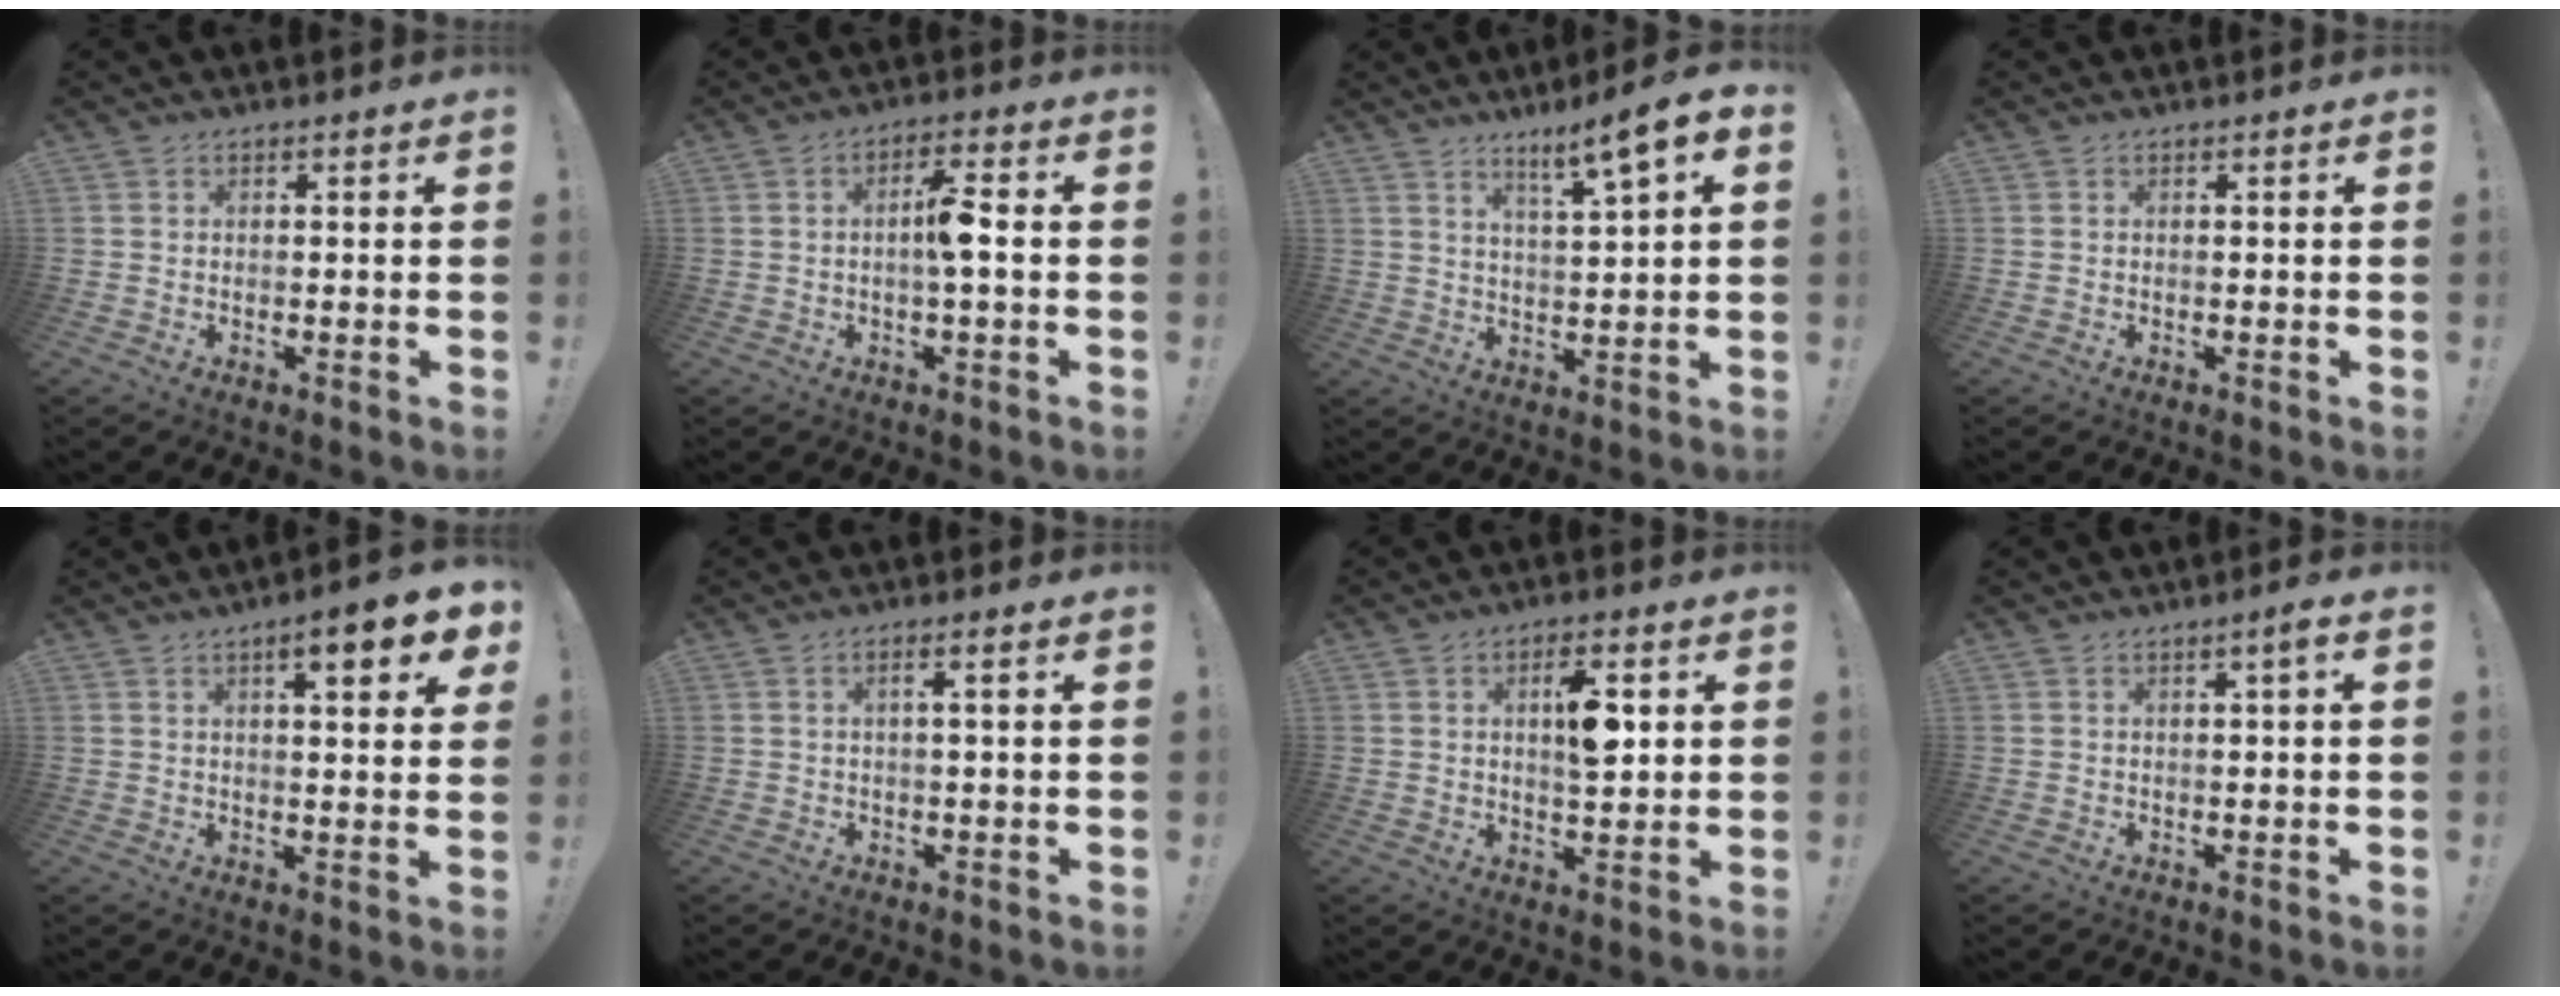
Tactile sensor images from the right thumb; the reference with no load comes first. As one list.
[{"total": 7.2, "force": [-0.5, 1.0, 7.1], "torque": [-0.117, 0.009, -0.013]}, {"total": 9.1, "force": [5.5, 0.5, 7.3], "torque": [-0.101, -0.038, 0.081]}, {"total": 0.0}, {"total": 9.4, "force": [4.3, 1.8, 8.2], "torque": [-0.100, -0.021, 0.062]}, {"total": 3.0, "force": [0.4, -0.2, 3.0], "torque": [-0.047, -0.002, 0.000]}, {"total": 9.1, "force": [2.2, 3.6, 8.1], "torque": [-0.114, -0.008, 0.031]}, {"total": 2.8, "force": [0.7, 0.0, 2.7], "torque": [-0.035, -0.004, 0.005]}]